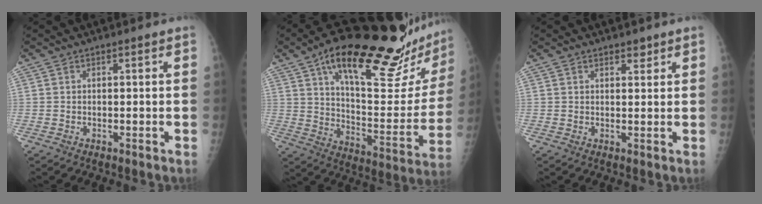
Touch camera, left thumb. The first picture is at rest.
{"total": 31.5, "force": [20.7, 9.3, 21.9], "torque": [-0.291, -0.062, 0.309]}
{"total": 1.6, "force": [1.2, 0.9, 0.6], "torque": [0.002, -0.008, 0.016]}